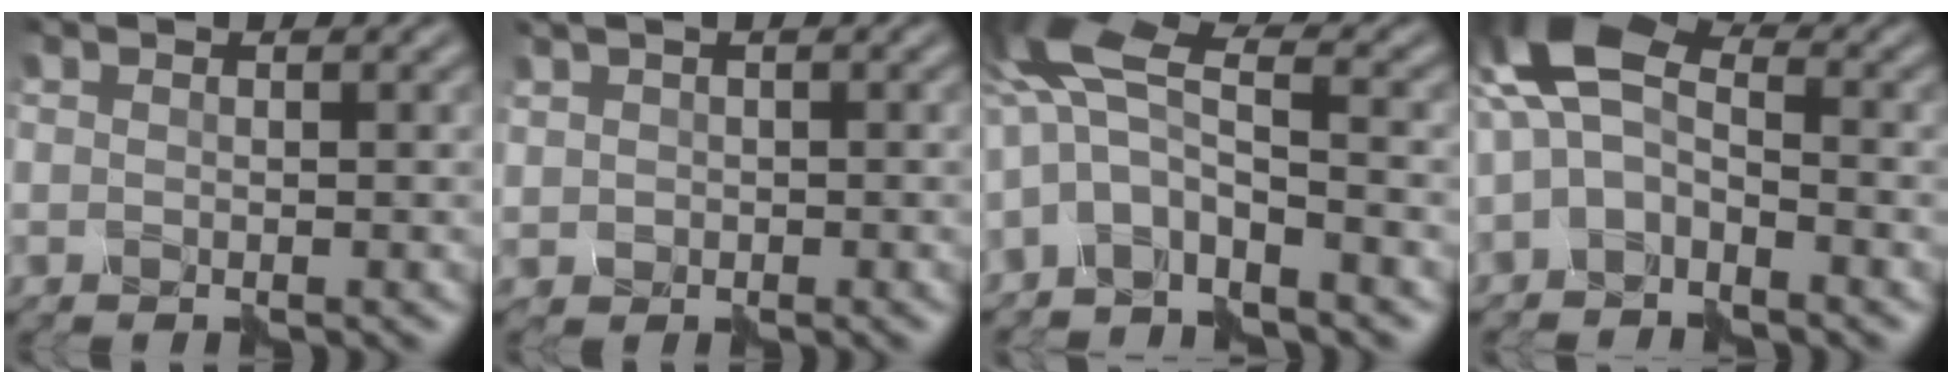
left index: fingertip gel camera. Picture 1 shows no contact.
{"total": 0.9, "force": [0.0, 0.6, -0.7], "torque": [0.015, 0.004, 0.008]}
{"total": 5.9, "force": [-2.3, 2.2, 5.0], "torque": [-0.105, 0.030, -0.055]}
{"total": 5.4, "force": [-1.0, 3.1, 4.3], "torque": [-0.095, 0.029, -0.032]}